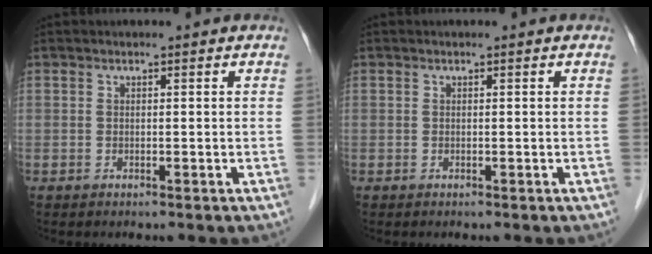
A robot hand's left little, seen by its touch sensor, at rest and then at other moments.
{"total": 0.0}